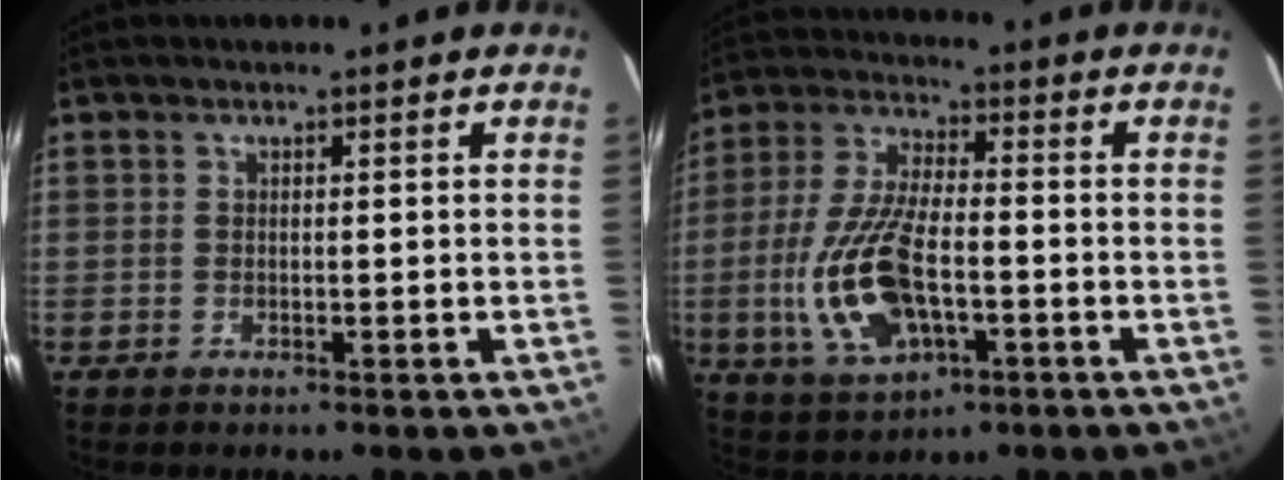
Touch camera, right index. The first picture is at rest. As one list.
[{"total": 15.7, "force": [-4.0, 7.1, 13.4], "torque": [-0.291, -0.006, -0.067]}]